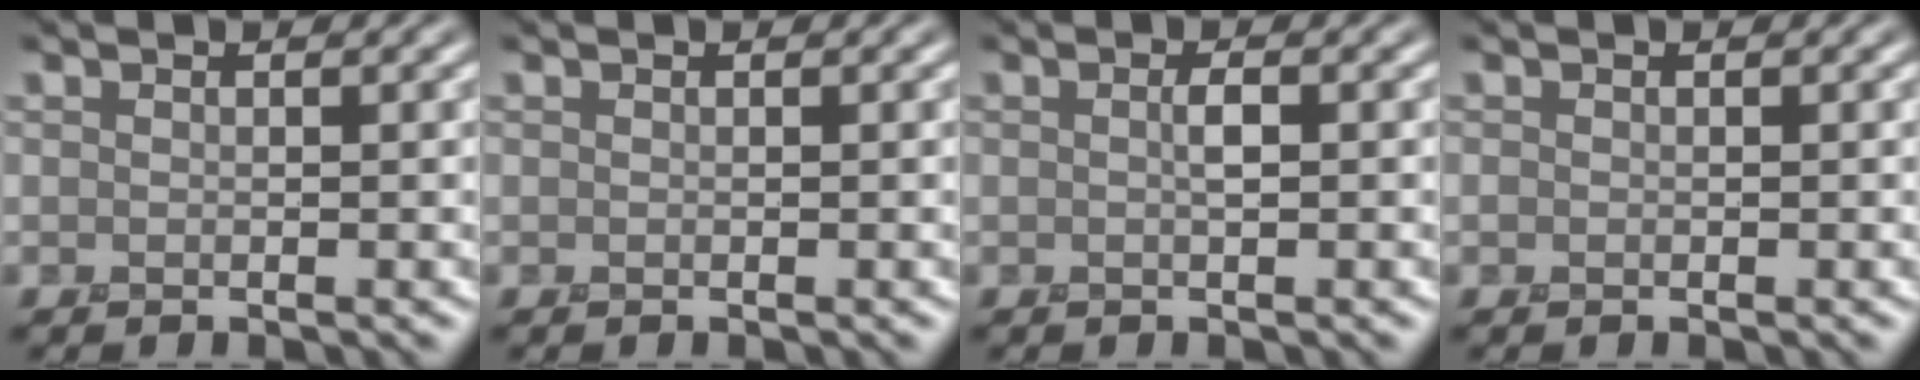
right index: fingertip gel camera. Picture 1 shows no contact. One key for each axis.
{"total": 0.0}
{"total": 1.2, "fx": 0.1, "fy": 0.2, "fz": 1.2, "tx": -0.023, "ty": 0.005, "tz": 0.002}
{"total": 0.0}